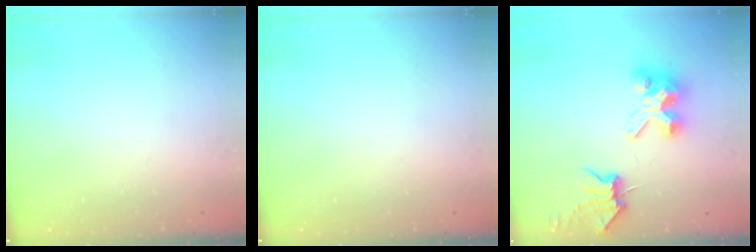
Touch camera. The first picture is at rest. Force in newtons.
{"total": 0.0}
{"total": 6.7, "press": 6.7, "slide": 0.9}